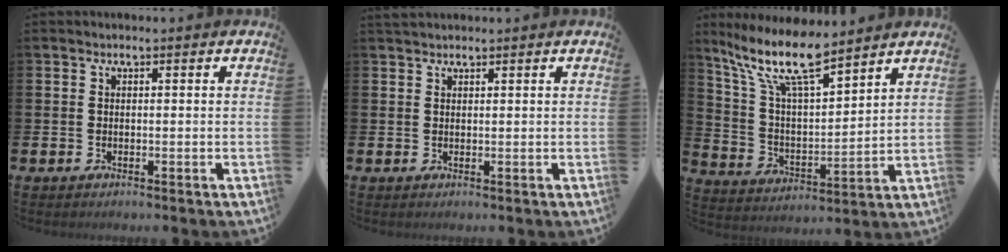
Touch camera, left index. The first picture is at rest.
{"total": 1.3, "force": [1.2, 0.4, 0.2], "torque": [0.008, -0.002, 0.020]}
{"total": 11.7, "force": [9.6, 2.3, 6.1], "torque": [-0.157, -0.043, 0.168]}